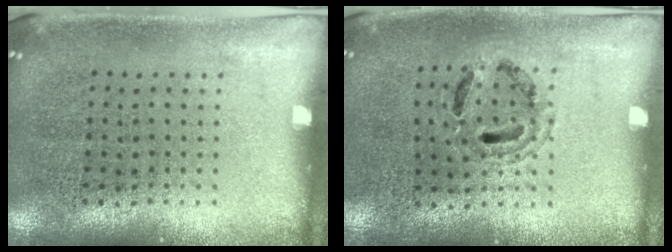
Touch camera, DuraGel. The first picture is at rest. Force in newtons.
{"total": 0.9, "press": 0.9, "slide": 0.1}